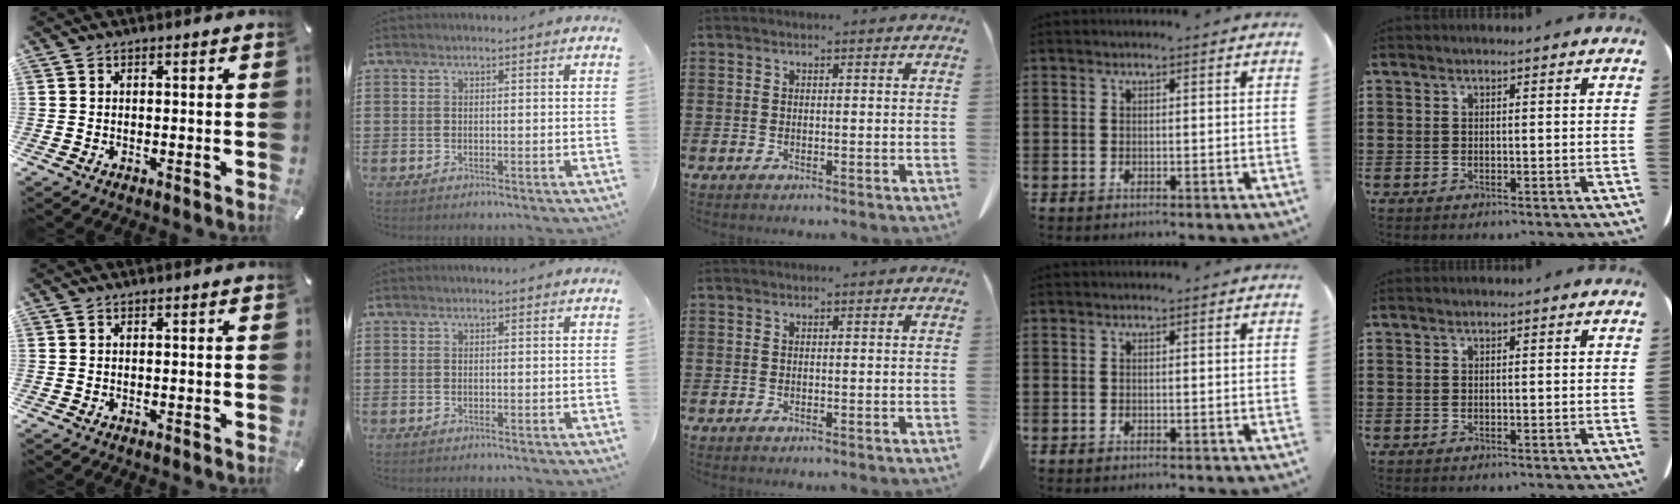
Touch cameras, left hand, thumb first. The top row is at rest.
{}